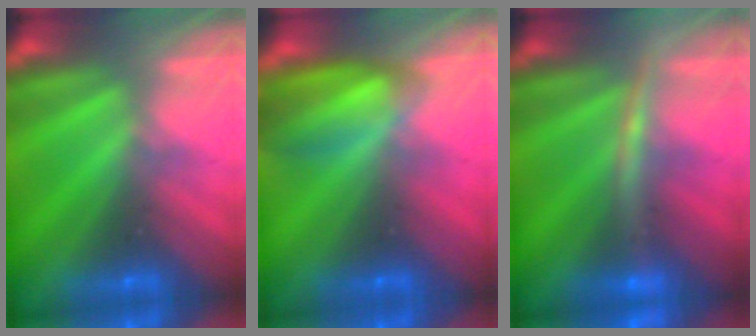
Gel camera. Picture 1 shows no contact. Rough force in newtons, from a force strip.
{"total": 6.9}
{"total": 2.5}